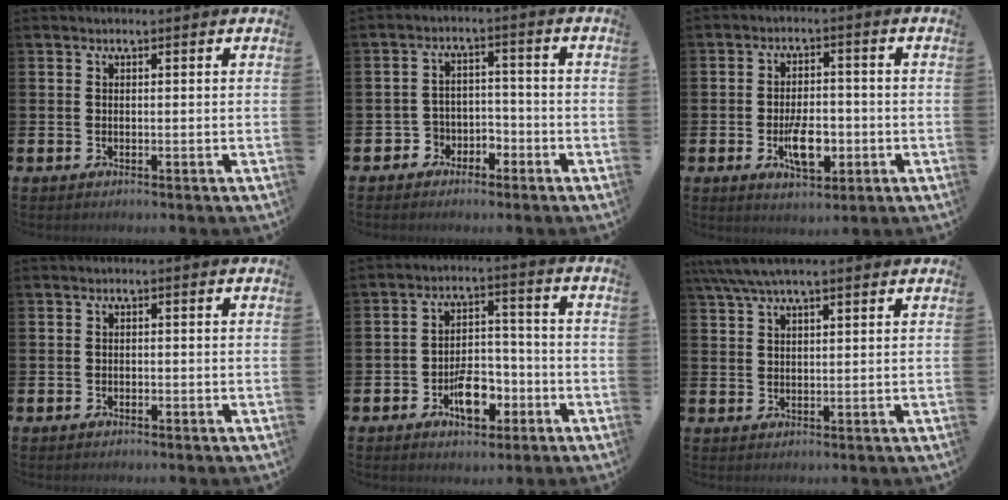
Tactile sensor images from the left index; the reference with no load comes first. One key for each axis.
{"total": 3.5, "fx": -2.5, "fy": 2.4, "fz": -0.1, "tx": -0.019, "ty": 0.007, "tz": -0.057}
{"total": 6.1, "fx": -1.8, "fy": 3.1, "fz": 5.0, "tx": -0.086, "ty": 0.001, "tz": -0.036}
{"total": 0.7, "fx": -0.5, "fy": 0.5, "fz": 0.2, "tx": -0.003, "ty": 0.003, "tz": -0.011}
{"total": 6.6, "fx": -3.0, "fy": 3.9, "fz": 4.4, "tx": -0.069, "ty": 0.016, "tz": -0.052}
{"total": 5.2, "fx": 4.1, "fy": 1.2, "fz": 2.8, "tx": -0.064, "ty": -0.003, "tz": 0.076}